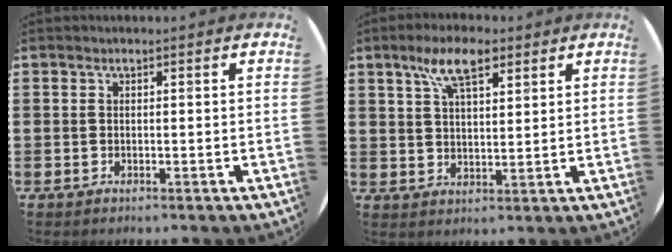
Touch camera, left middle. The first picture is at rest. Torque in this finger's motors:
{"motor_torque": [1.14, -0.52, 0.19, 0.12]}